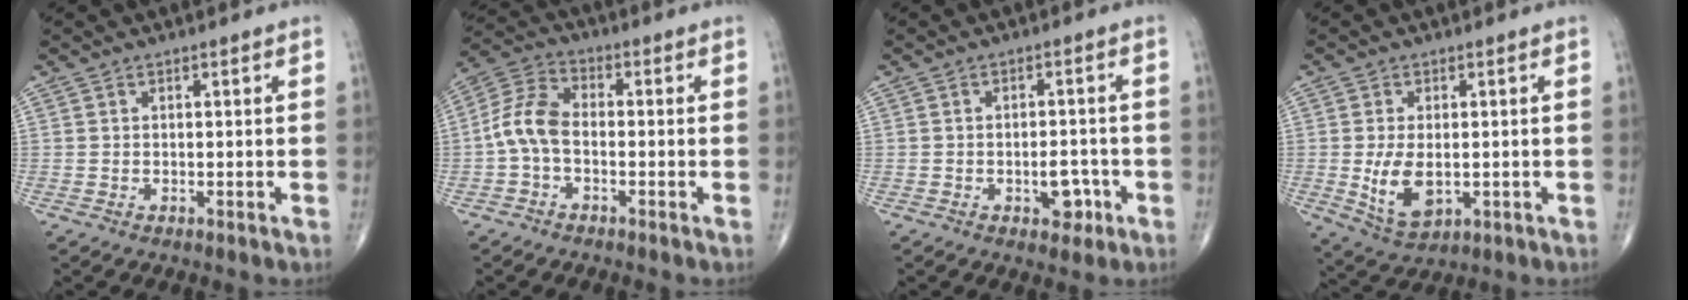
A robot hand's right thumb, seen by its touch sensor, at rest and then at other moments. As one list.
[{"total": 7.6, "force": [-1.4, 4.4, 6.0], "torque": [-0.123, 0.026, -0.041]}, {"total": 4.6, "force": [-1.8, 2.6, 3.3], "torque": [-0.027, 0.010, -0.021]}, {"total": 7.9, "force": [-0.9, 4.4, 6.5], "torque": [-0.118, -0.014, -0.003]}]